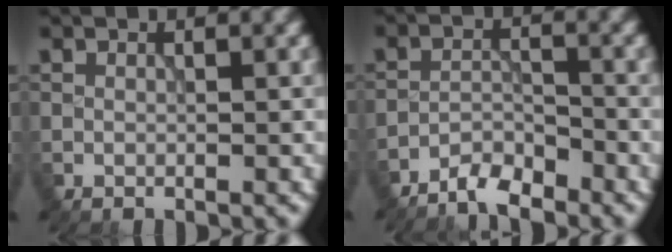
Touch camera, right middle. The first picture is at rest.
{"total": 3.1, "force": [-2.9, 0.6, 0.9], "torque": [-0.014, 0.001, -0.062]}